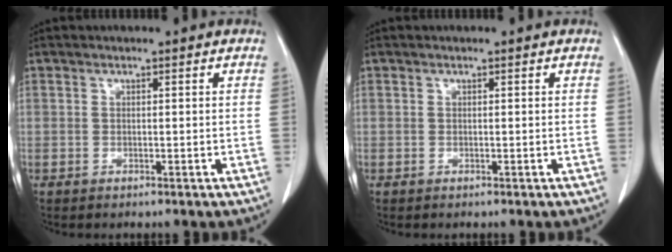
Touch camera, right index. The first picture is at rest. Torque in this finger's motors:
{"motor_torque": [0.00, 0.00, 0.00, 0.00]}